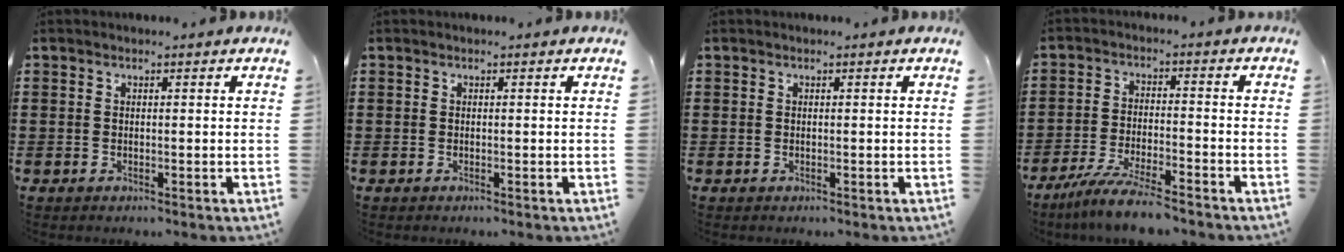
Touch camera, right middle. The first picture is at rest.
{"total": 0.0}
{"total": 0.0}
{"total": 7.0, "force": [-6.1, 0.2, 3.5], "torque": [-0.078, -0.010, -0.116]}